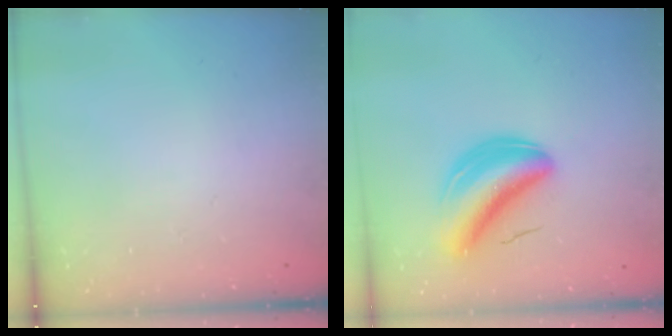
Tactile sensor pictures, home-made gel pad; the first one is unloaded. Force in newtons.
{"total": 7.0, "press": 6.8, "slide": 1.7}